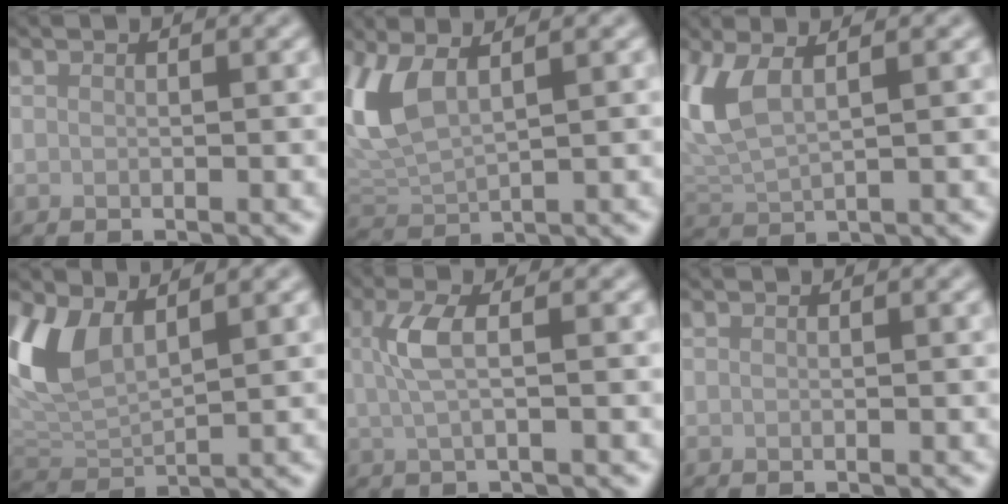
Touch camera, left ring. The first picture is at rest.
{"total": 5.2, "force": [2.3, 2.0, 4.2], "torque": [-0.104, 0.006, 0.048]}
{"total": 4.1, "force": [1.9, 1.5, 3.4], "torque": [-0.089, 0.004, 0.041]}
{"total": 5.5, "force": [2.6, 2.8, 3.9], "torque": [-0.095, -0.006, 0.052]}
{"total": 3.0, "force": [0.4, 0.8, 2.8], "torque": [-0.061, 0.003, 0.007]}
{"total": 0.0}